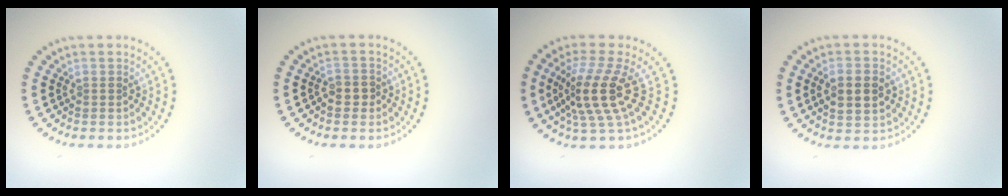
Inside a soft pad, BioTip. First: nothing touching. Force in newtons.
{"total": 1.0, "press": 0.9, "slide": 0.4}
{"total": 4.6, "press": 3.5, "slide": 3.0}
{"total": 3.2, "press": 3.2, "slide": 0.2}